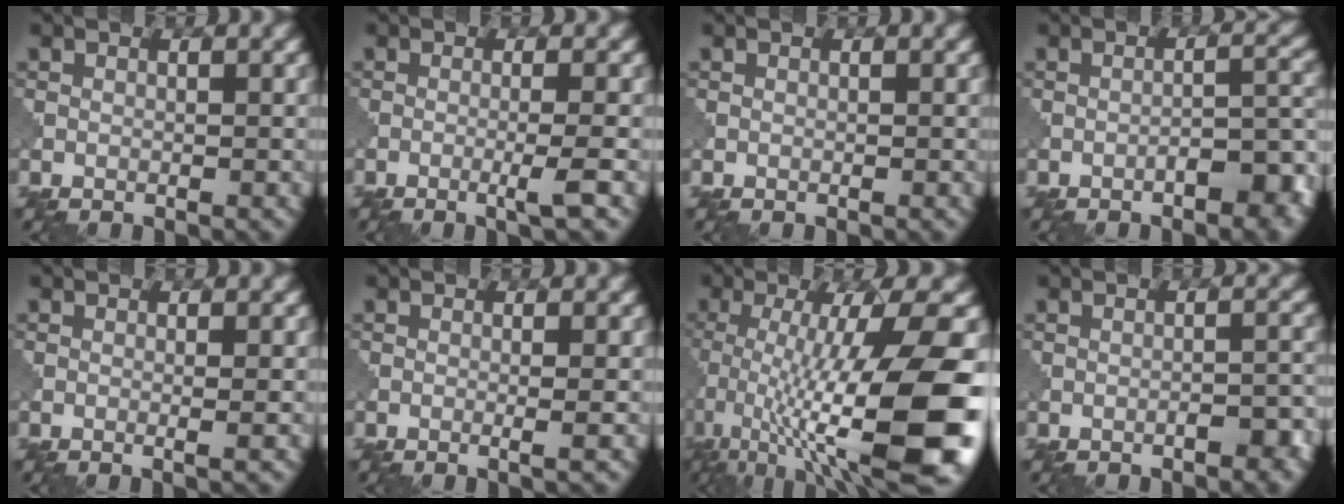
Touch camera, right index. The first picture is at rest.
{"total": 2.6, "force": [-0.8, 0.2, 2.4], "torque": [-0.038, 0.002, -0.023]}
{"total": 0.0}
{"total": 5.0, "force": [-2.7, 1.8, 3.9], "torque": [-0.052, 0.012, -0.036]}
{"total": 1.3, "force": [-0.1, 0.3, 1.2], "torque": [-0.016, -0.001, -0.006]}
{"total": 1.6, "force": [-0.2, 0.4, 1.6], "torque": [-0.021, -0.002, -0.009]}
{"total": 14.4, "force": [-3.1, 3.7, 13.6], "torque": [-0.215, -0.006, -0.046]}
{"total": 2.5, "force": [-1.4, 0.8, 2.0], "torque": [-0.031, 0.005, -0.020]}